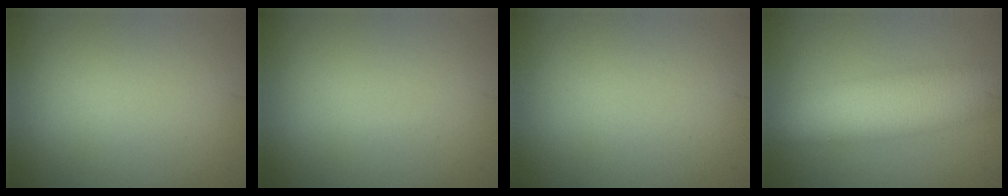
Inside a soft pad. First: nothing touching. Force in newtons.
{"total": 0.0}
{"total": 0.0}
{"total": 6.3, "press": 6.3, "slide": 0.1}